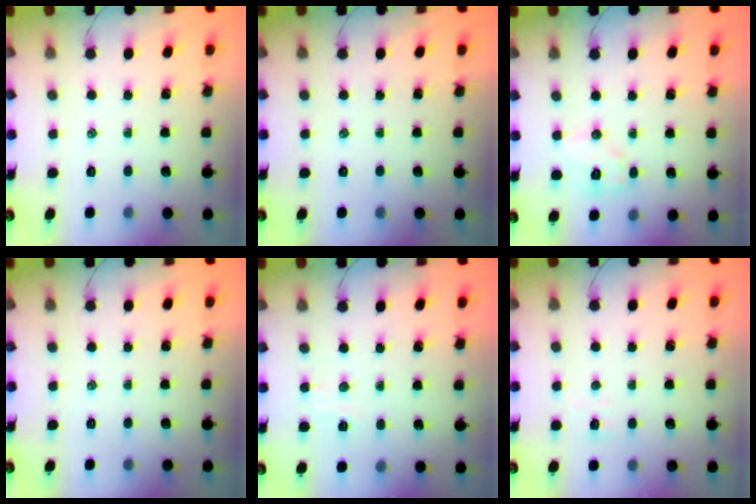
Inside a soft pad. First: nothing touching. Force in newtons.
{"total": 0.0}
{"total": 6.7, "press": 6.6, "slide": 0.9}
{"total": 0.0}
{"total": 2.9, "press": 2.7, "slide": 1.0}
{"total": 2.8, "press": 2.7, "slide": 0.8}